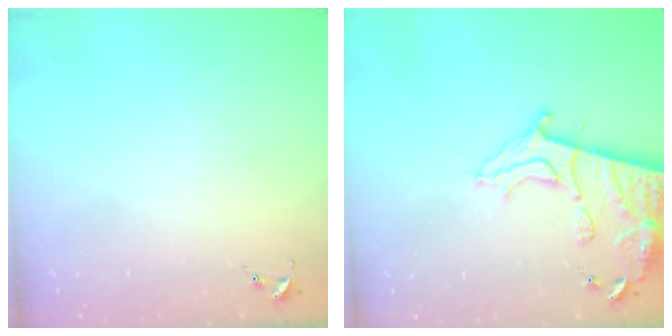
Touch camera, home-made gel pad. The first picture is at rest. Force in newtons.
{"total": 14.7, "press": 14.6, "slide": 1.3}